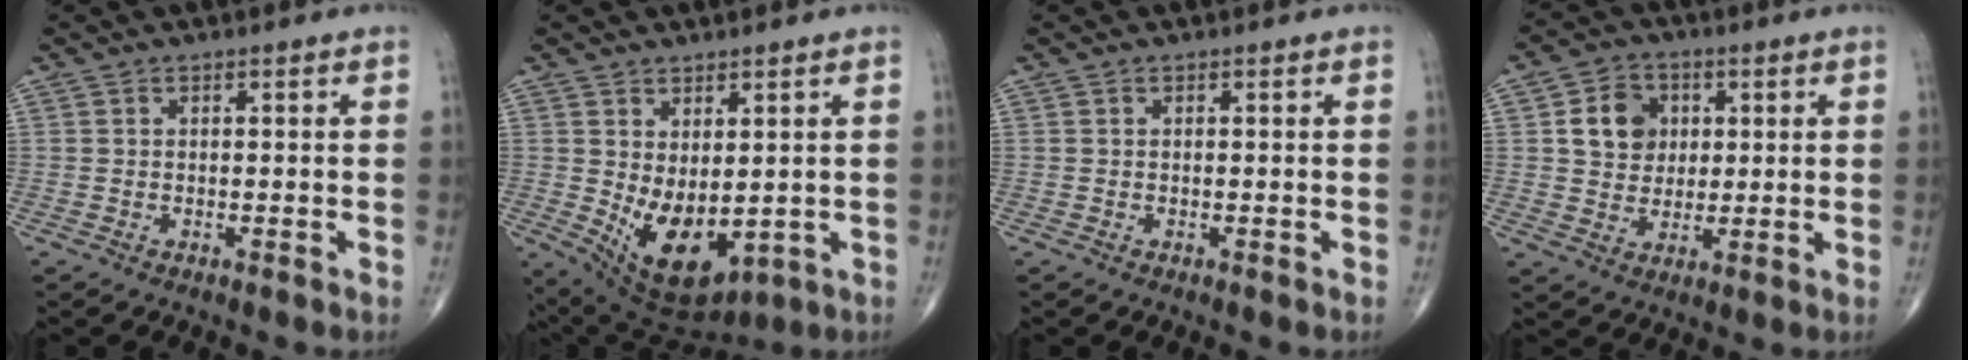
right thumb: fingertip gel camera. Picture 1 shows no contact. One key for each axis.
{"total": 11.2, "fx": -0.7, "fy": 6.3, "fz": 9.3, "tx": -0.142, "ty": -0.016, "tz": 0.020}
{"total": 0.0}
{"total": 8.4, "fx": 1.9, "fy": 7.0, "fz": 4.1, "tx": -0.038, "ty": -0.005, "tz": 0.030}